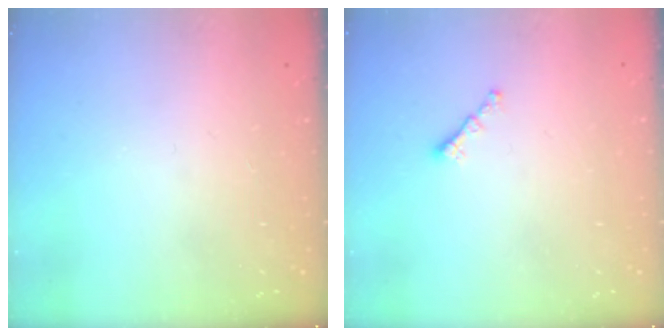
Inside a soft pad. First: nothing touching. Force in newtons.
{"total": 0.8, "press": 0.7, "slide": 0.4}